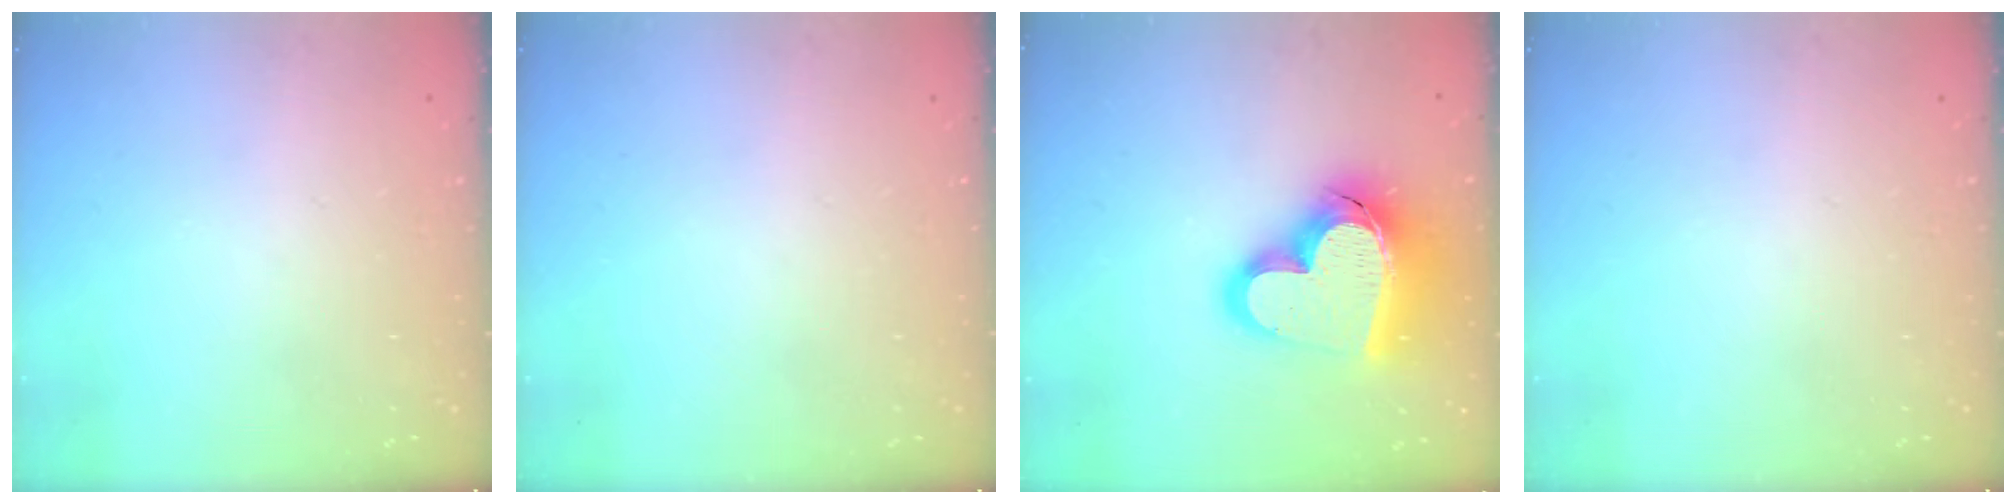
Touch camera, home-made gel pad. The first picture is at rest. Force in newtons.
{"total": 0.0}
{"total": 23.0, "press": 22.9, "slide": 2.3}
{"total": 0.0}